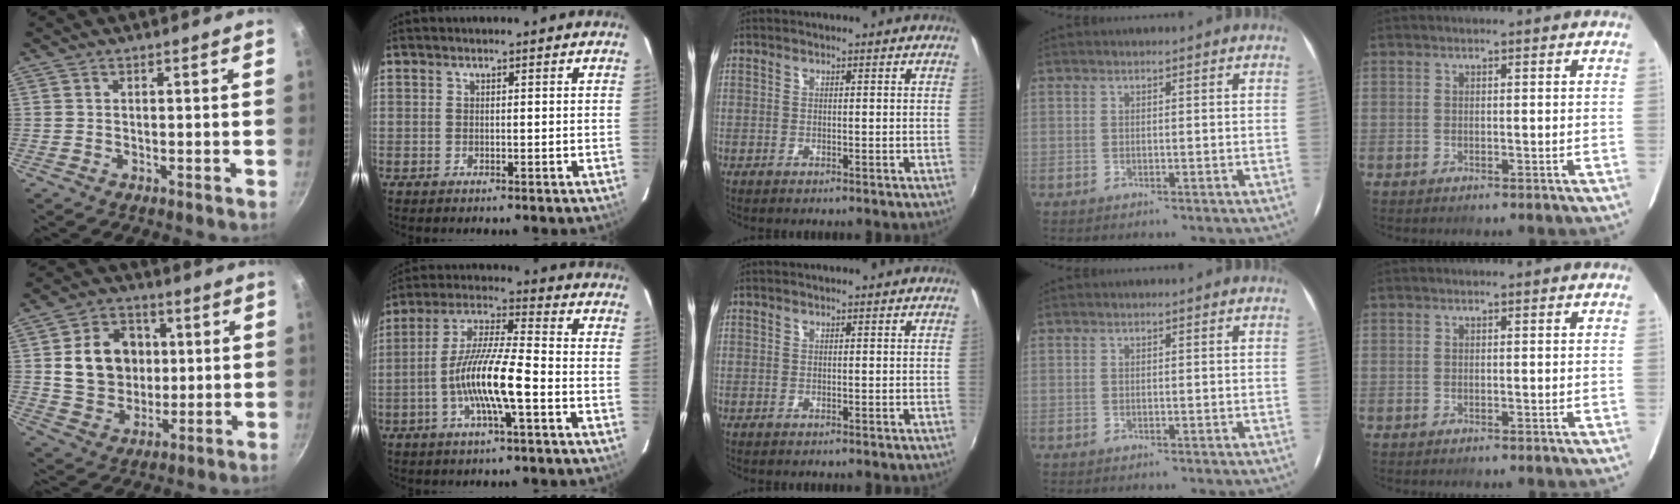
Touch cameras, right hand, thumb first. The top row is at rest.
{"thumb": {"total": 14.5, "force": [1.9, 11.9, 8.1], "torque": [-0.106, 0.006, 0.039]}, "index": {"total": 12.3, "force": [-4.2, 1.2, 11.5], "torque": [-0.231, 0.002, -0.085]}}